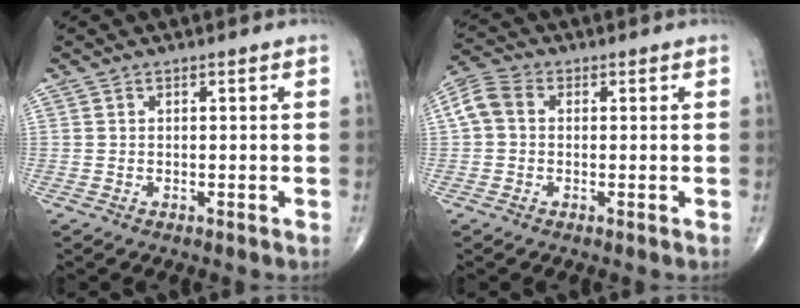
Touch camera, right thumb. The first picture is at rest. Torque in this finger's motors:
{"motor_torque": [-0.14, 0.19, 0.12, -0.06, 0.01]}